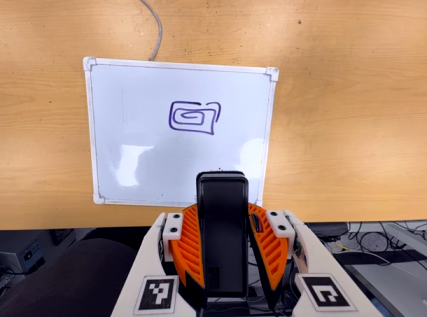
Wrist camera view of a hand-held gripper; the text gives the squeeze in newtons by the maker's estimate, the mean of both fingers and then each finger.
{"total": 8.1, "left": 6.2, "right": 10.0}